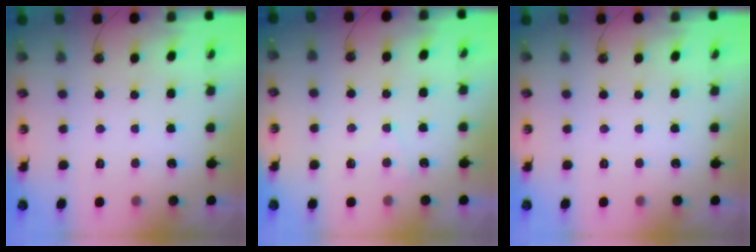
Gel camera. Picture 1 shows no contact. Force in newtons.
{"total": 0.6, "press": 0.3, "slide": 0.6}
{"total": 0.0}